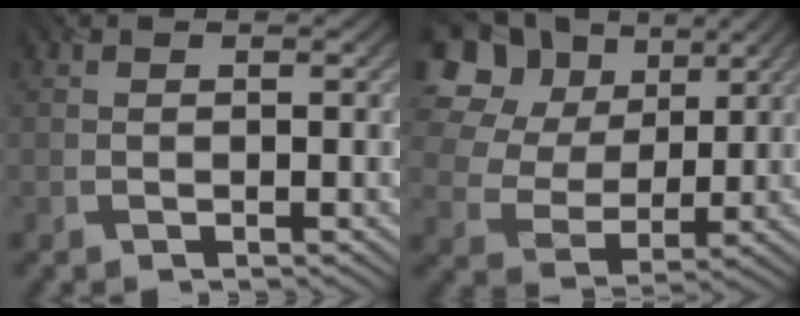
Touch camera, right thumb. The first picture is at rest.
{"total": 17.2, "force": [8.4, 12.5, 8.4], "torque": [-0.255, 0.048, 0.194]}